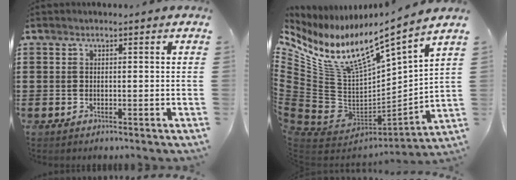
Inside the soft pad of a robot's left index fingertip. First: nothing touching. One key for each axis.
{"total": 10.8, "fx": 6.9, "fy": 3.7, "fz": 7.5, "tx": -0.184, "ty": -0.060, "tz": 0.115}